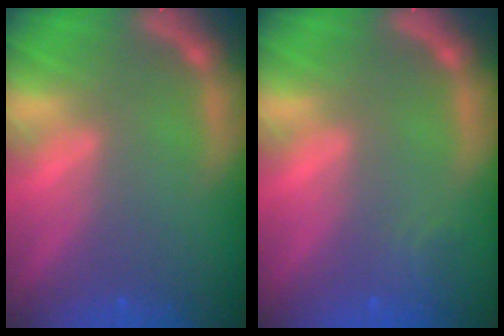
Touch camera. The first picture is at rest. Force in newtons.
{"total": 1.4}